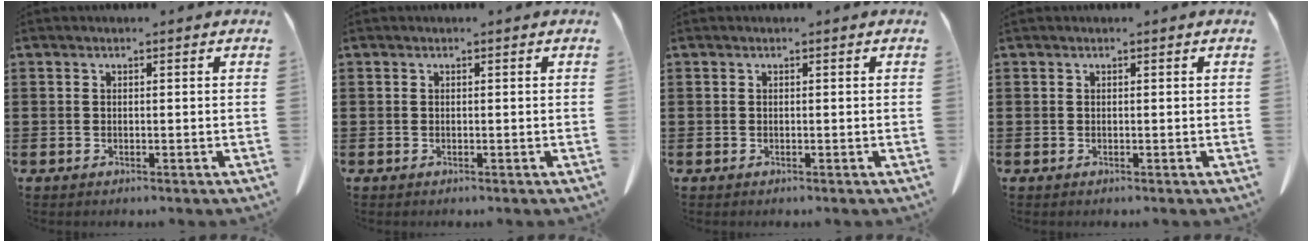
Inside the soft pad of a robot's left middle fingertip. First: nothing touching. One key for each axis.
{"total": 0.0}
{"total": 0.0}
{"total": 0.0}